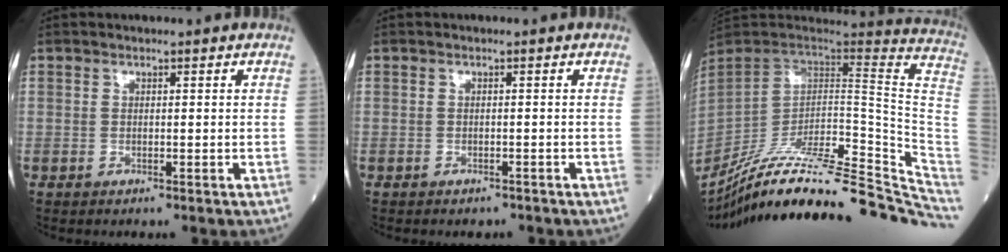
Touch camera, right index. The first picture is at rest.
{"total": 1.9, "force": [-1.7, 0.8, 0.3], "torque": [-0.007, 0.000, -0.022]}
{"total": 36.2, "force": [-31.2, 3.7, 17.9], "torque": [-0.175, -0.031, -0.440]}